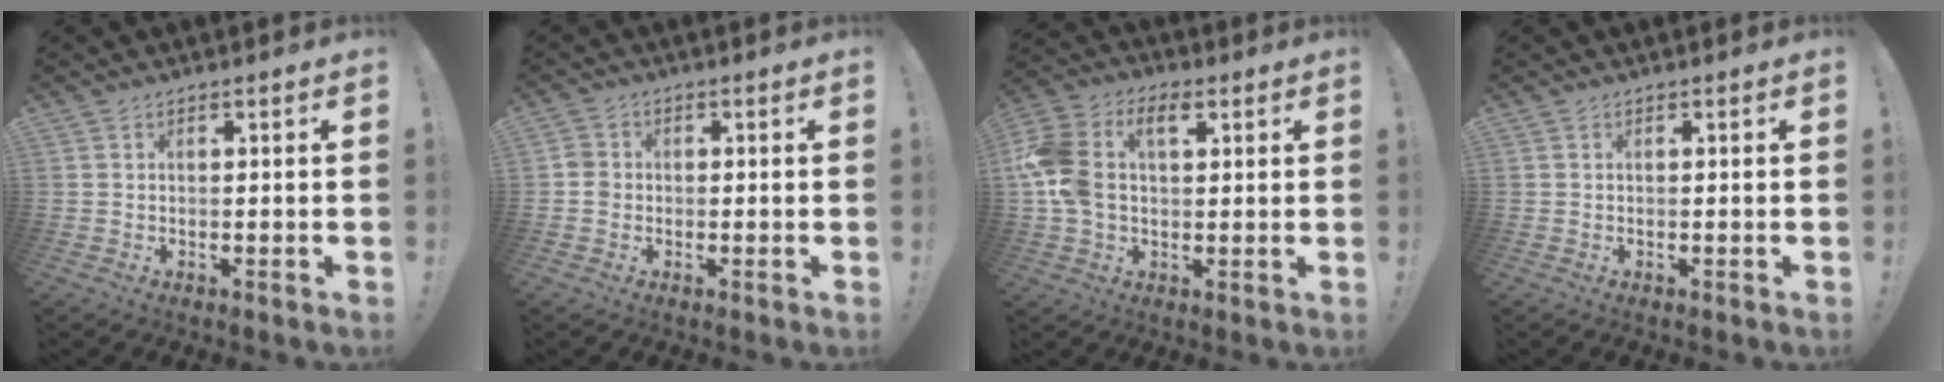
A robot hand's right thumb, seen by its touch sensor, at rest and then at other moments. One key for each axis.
{"total": 2.9, "fx": -0.7, "fy": 2.6, "fz": 1.0, "tx": -0.012, "ty": 0.008, "tz": -0.013}
{"total": 12.9, "fx": 3.1, "fy": 8.6, "fz": 9.1, "tx": -0.186, "ty": -0.002, "tz": 0.054}
{"total": 0.0}